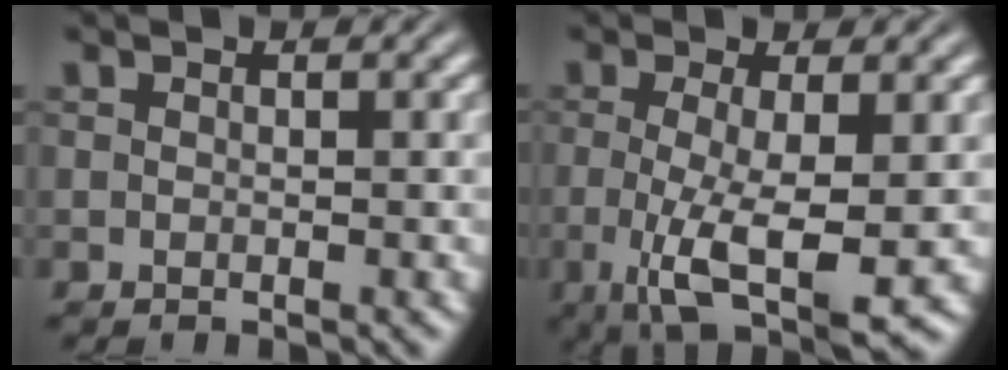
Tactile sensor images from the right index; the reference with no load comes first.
{"total": 7.7, "force": [-2.2, 2.7, 6.9], "torque": [-0.135, -0.048, -0.012]}